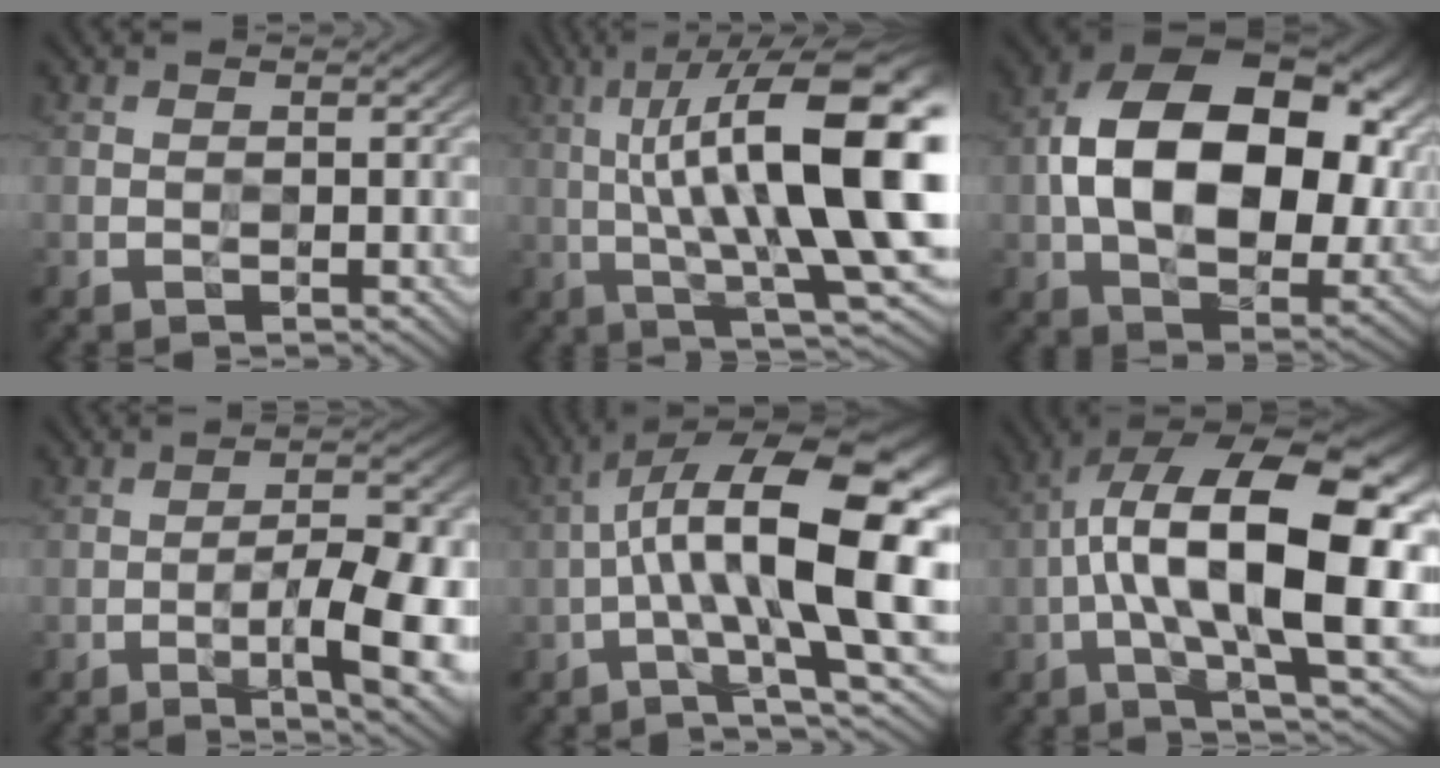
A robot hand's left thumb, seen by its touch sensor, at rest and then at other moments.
{"total": 18.7, "force": [2.4, 5.6, 17.7], "torque": [-0.279, 0.031, 0.047]}
{"total": 19.3, "force": [2.2, 12.0, 14.9], "torque": [-0.275, -0.012, 0.050]}
{"total": 12.3, "force": [-4.3, 3.0, 11.1], "torque": [-0.156, 0.010, -0.063]}
{"total": 17.6, "force": [0.1, 4.8, 16.9], "torque": [-0.278, 0.034, 0.004]}
{"total": 18.2, "force": [-0.2, 6.6, 17.0], "torque": [-0.276, 0.030, -0.006]}